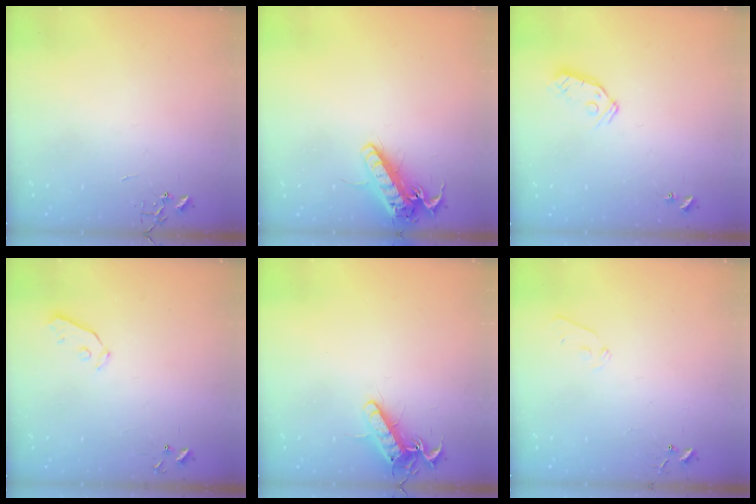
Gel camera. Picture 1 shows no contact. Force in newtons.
{"total": 15.0, "press": 14.7, "slide": 2.8}
{"total": 7.5, "press": 7.5, "slide": 0.4}
{"total": 3.4, "press": 3.4, "slide": 0.5}
{"total": 13.6, "press": 13.6, "slide": 1.4}
{"total": 5.2, "press": 5.2, "slide": 0.5}